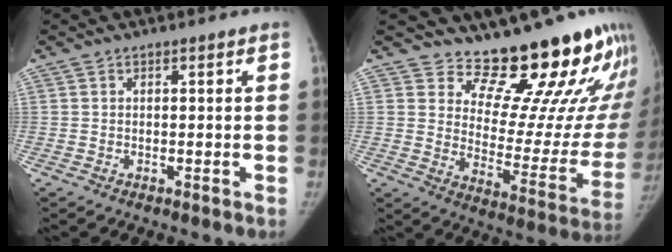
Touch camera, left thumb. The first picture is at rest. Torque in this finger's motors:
{"motor_torque": [1.29, 1.28, 0.11, -0.10, 0.02]}